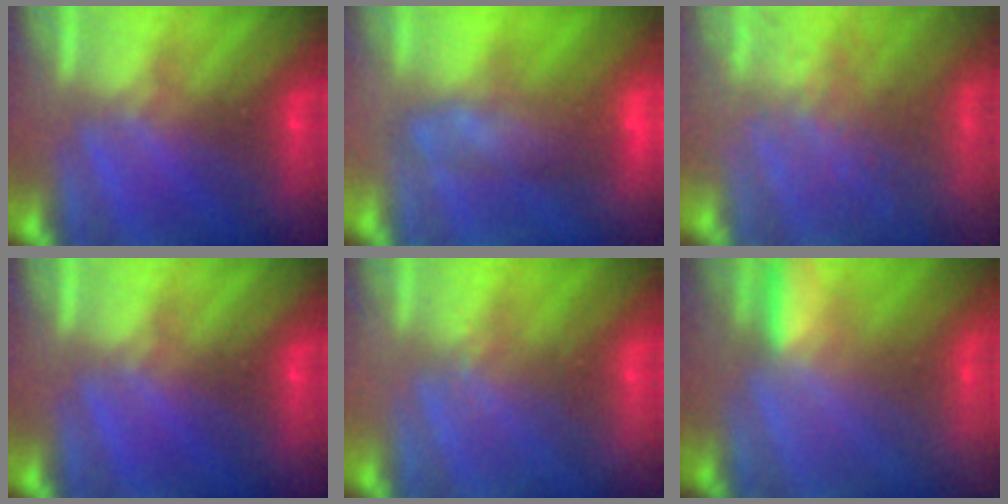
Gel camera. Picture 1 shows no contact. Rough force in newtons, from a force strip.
{"total": 8.1}
{"total": 7.5}
{"total": 0.0}
{"total": 1.8}
{"total": 3.0}